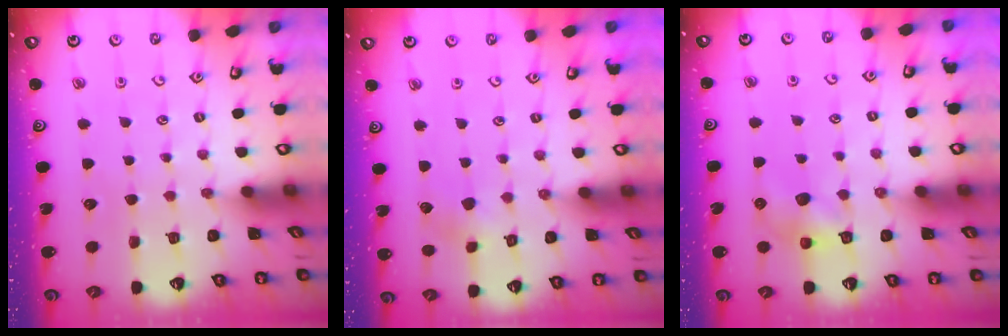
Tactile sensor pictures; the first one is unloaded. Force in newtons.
{"total": 2.9, "press": 2.9, "slide": 0.4}
{"total": 7.0, "press": 7.0, "slide": 0.2}